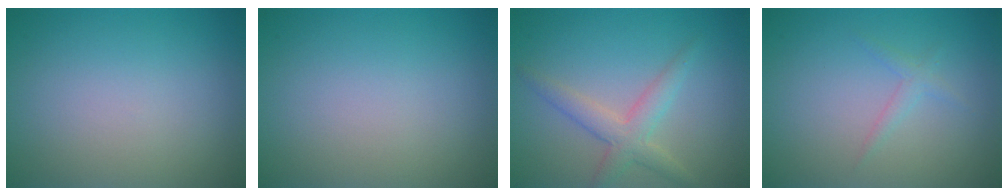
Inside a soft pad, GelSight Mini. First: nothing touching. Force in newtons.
{"total": 0.0}
{"total": 3.0, "press": 3.0, "slide": 0.1}
{"total": 1.1, "press": 1.1, "slide": 0.0}